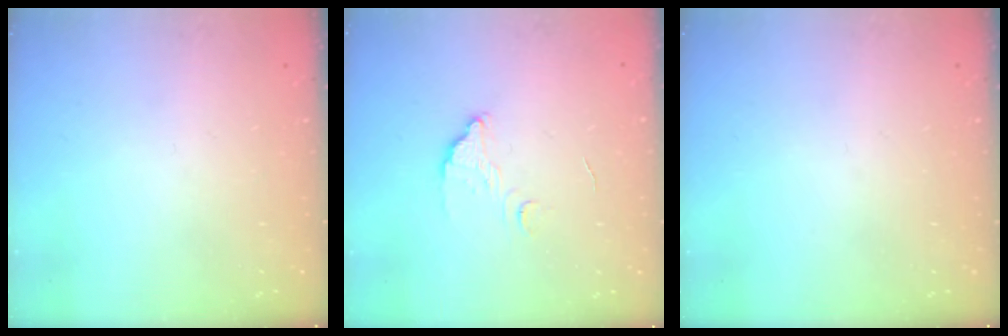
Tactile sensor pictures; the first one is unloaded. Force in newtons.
{"total": 3.6, "press": 3.6, "slide": 0.2}
{"total": 0.0}